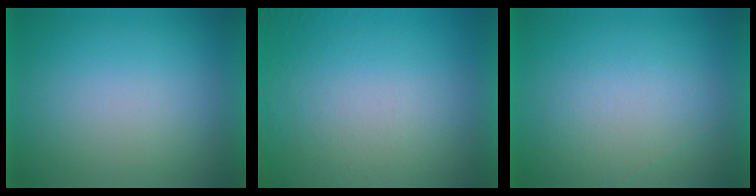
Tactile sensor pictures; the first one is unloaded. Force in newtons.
{"total": 4.7}
{"total": 1.0}